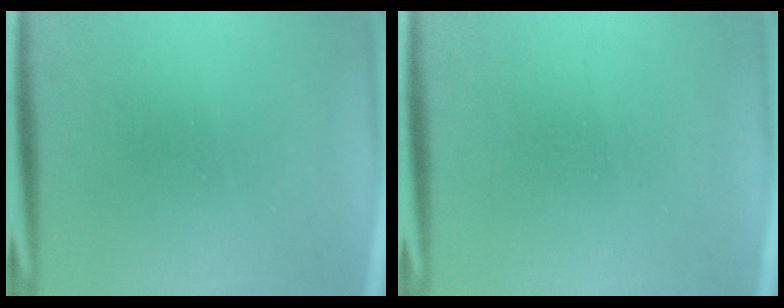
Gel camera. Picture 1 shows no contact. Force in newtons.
{"total": 1.4}